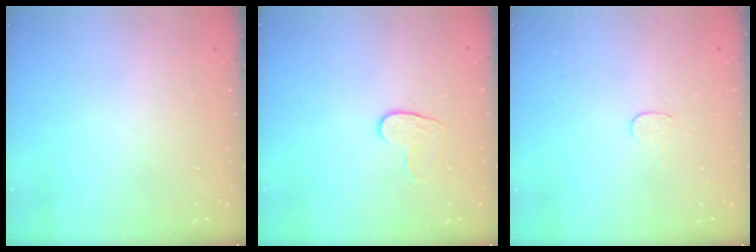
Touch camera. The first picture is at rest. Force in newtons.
{"total": 5.6, "press": 5.5, "slide": 0.5}
{"total": 3.7, "press": 3.7, "slide": 0.4}